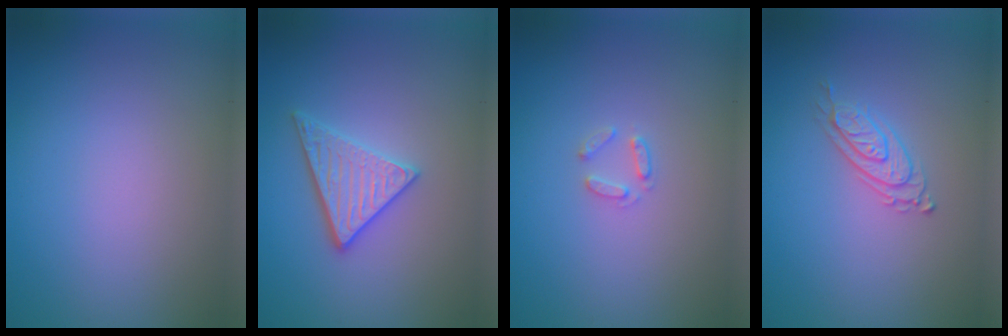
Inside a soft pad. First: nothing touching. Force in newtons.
{"total": 3.1, "press": 2.9, "slide": 1.1}
{"total": 1.1, "press": 1.1, "slide": 0.2}
{"total": 2.4, "press": 2.0, "slide": 1.4}